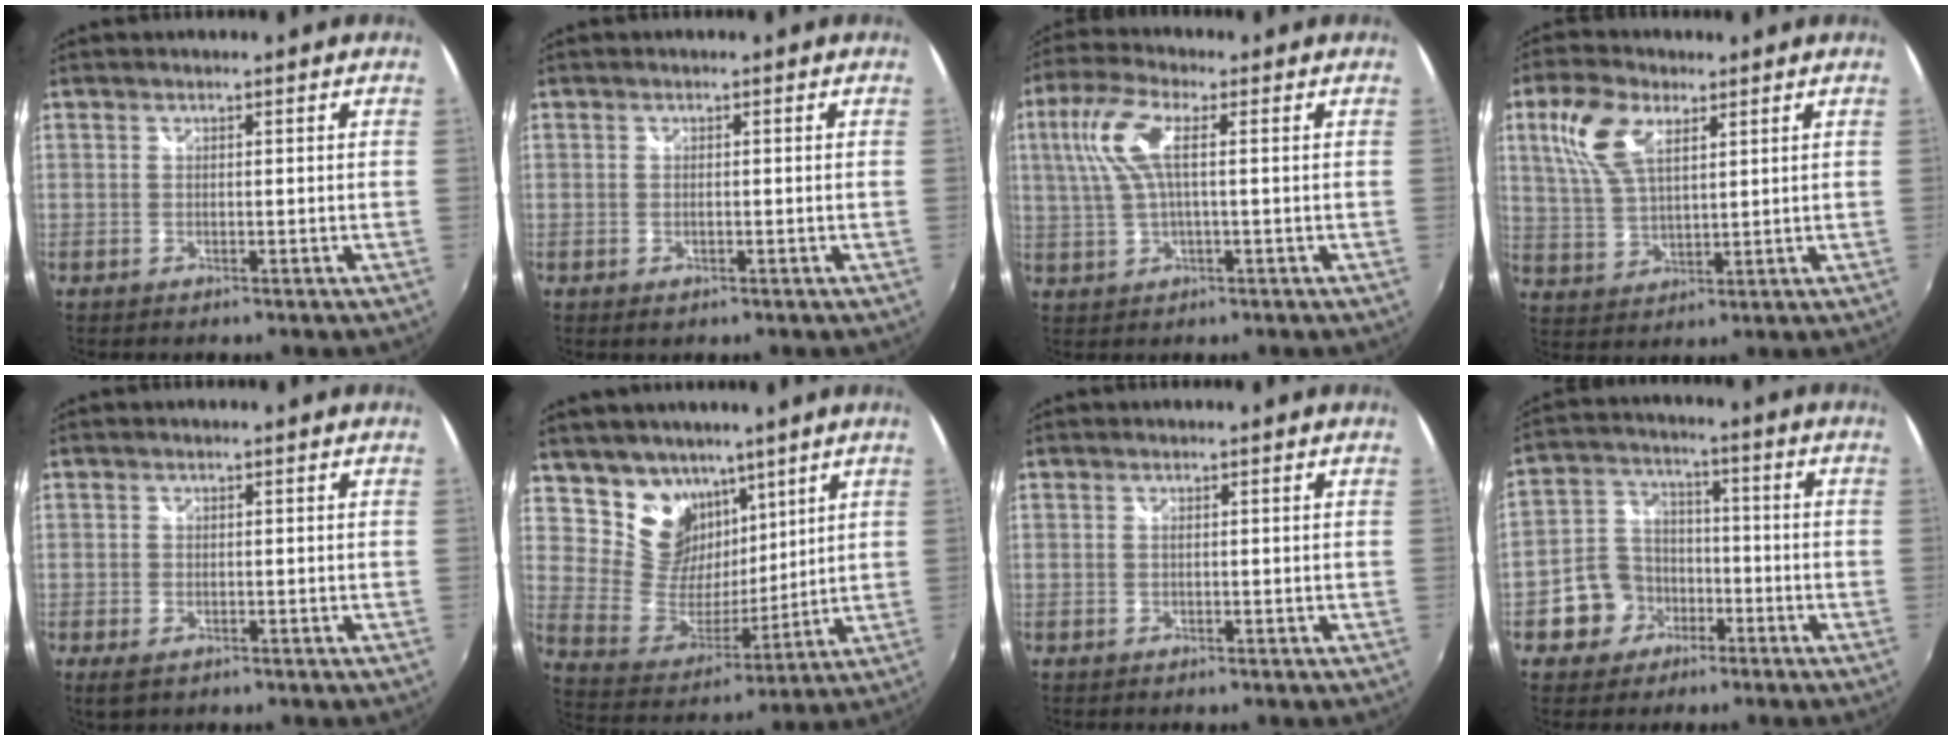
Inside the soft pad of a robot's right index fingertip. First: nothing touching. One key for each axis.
{"total": 1.0, "fx": -0.4, "fy": 0.6, "fz": 0.7, "tx": -0.015, "ty": -0.004, "tz": -0.005}
{"total": 8.5, "fx": 1.6, "fy": 2.2, "fz": 8.1, "tx": -0.167, "ty": 0.010, "tz": 0.035}
{"total": 10.3, "fx": 4.6, "fy": 5.1, "fz": 7.7, "tx": -0.165, "ty": 0.019, "tz": 0.094}
{"total": 2.8, "fx": -1.5, "fy": 1.6, "fz": 1.8, "tx": -0.036, "ty": -0.010, "tz": -0.024}
{"total": 13.0, "fx": 8.6, "fy": 8.7, "fz": 4.3, "tx": -0.091, "ty": 0.002, "tz": 0.174}
{"total": 0.0}
{"total": 9.0, "fx": -4.2, "fy": 7.6, "fz": 2.4, "tx": -0.074, "ty": 0.032, "tz": -0.067}